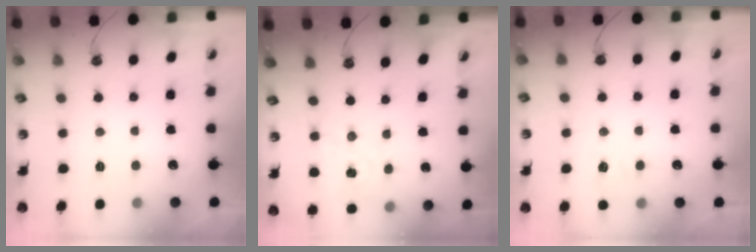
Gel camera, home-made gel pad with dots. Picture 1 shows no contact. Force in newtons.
{"total": 1.2, "press": 1.1, "slide": 0.2}
{"total": 6.2, "press": 6.2, "slide": 0.5}